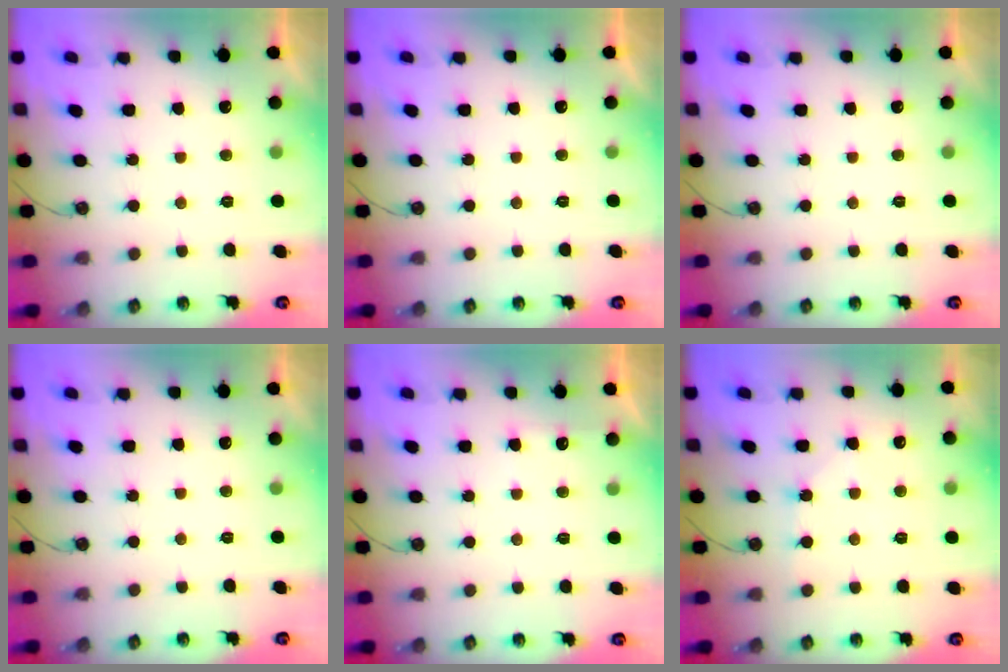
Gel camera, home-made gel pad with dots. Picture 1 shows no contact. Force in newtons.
{"total": 0.0}
{"total": 0.0}
{"total": 0.0}
{"total": 4.3, "press": 4.2, "slide": 0.5}
{"total": 5.8, "press": 5.7, "slide": 0.7}